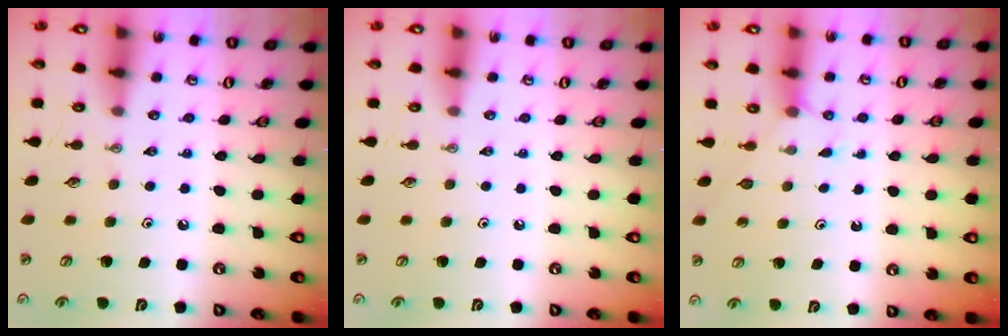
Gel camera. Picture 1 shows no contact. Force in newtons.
{"total": 0.0}
{"total": 3.0, "press": 2.9, "slide": 0.4}